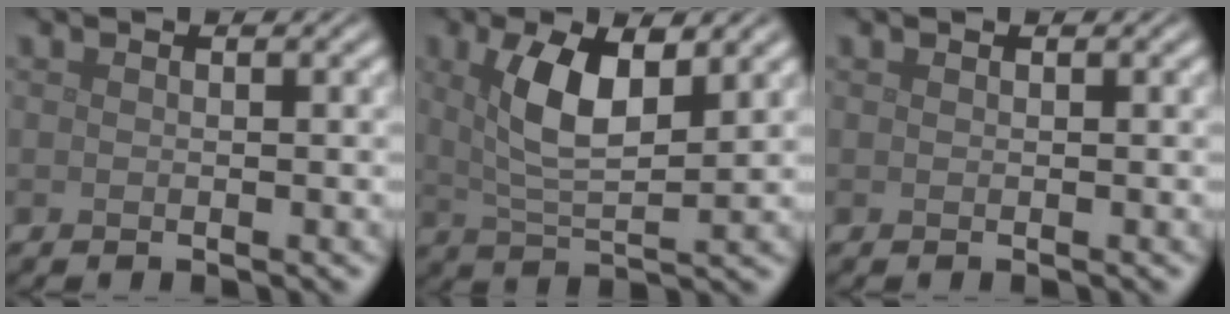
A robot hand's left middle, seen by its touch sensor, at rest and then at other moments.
{"total": 6.0, "force": [2.0, 2.2, 5.2], "torque": [-0.105, 0.001, 0.038]}
{"total": 0.0}